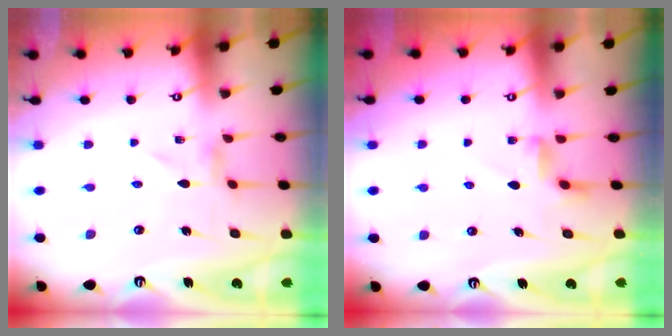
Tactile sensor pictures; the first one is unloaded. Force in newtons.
{"total": 2.9, "press": 2.8, "slide": 0.5}